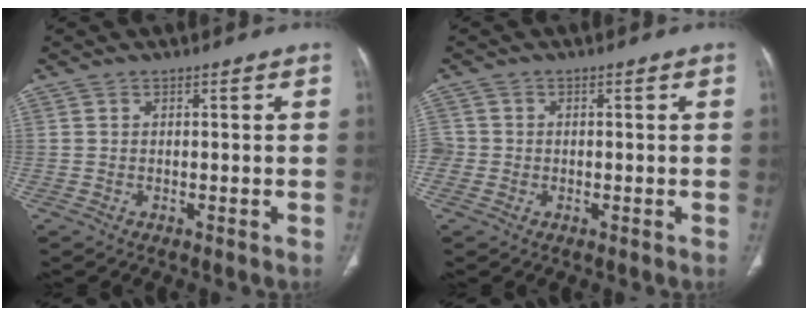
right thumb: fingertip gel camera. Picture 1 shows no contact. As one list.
[{"total": 3.0, "force": [-0.4, 2.9, 0.7], "torque": [-0.002, 0.008, -0.011]}]